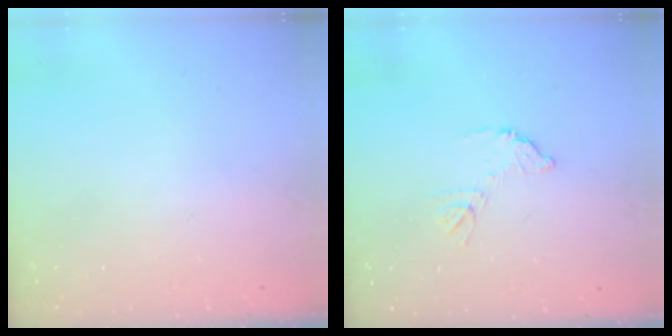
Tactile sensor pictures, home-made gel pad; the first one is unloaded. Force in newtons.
{"total": 7.2, "press": 7.2, "slide": 0.5}